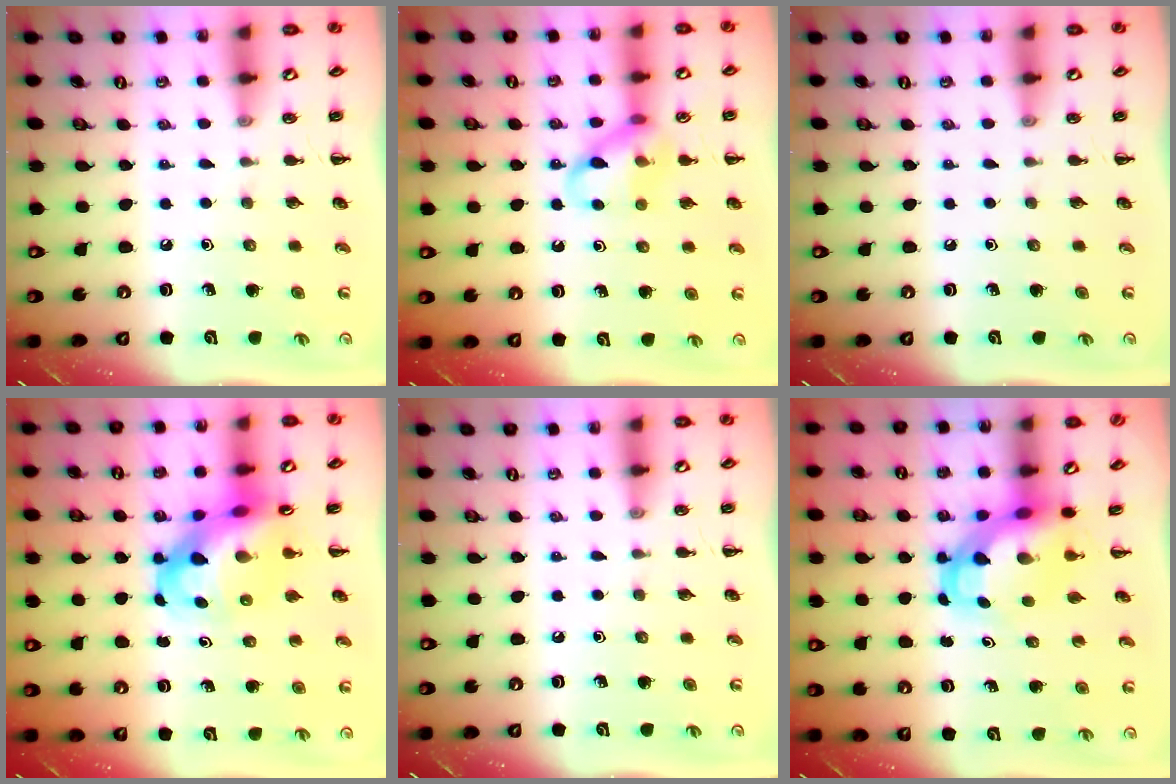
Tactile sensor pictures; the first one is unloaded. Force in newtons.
{"total": 11.5, "press": 11.4, "slide": 1.3}
{"total": 0.0}
{"total": 9.7, "press": 9.3, "slide": 2.8}
{"total": 0.0}
{"total": 5.5, "press": 5.3, "slide": 1.4}